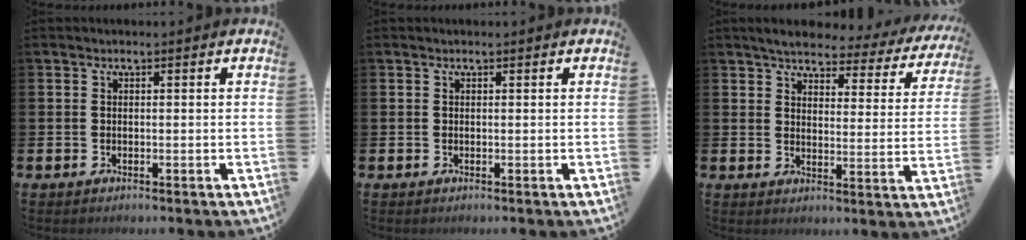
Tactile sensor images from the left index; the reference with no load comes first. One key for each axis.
{"total": 0.0}
{"total": 4.0, "fx": 3.7, "fy": 1.0, "fz": 1.3, "tx": -0.043, "ty": -0.026, "tz": 0.057}